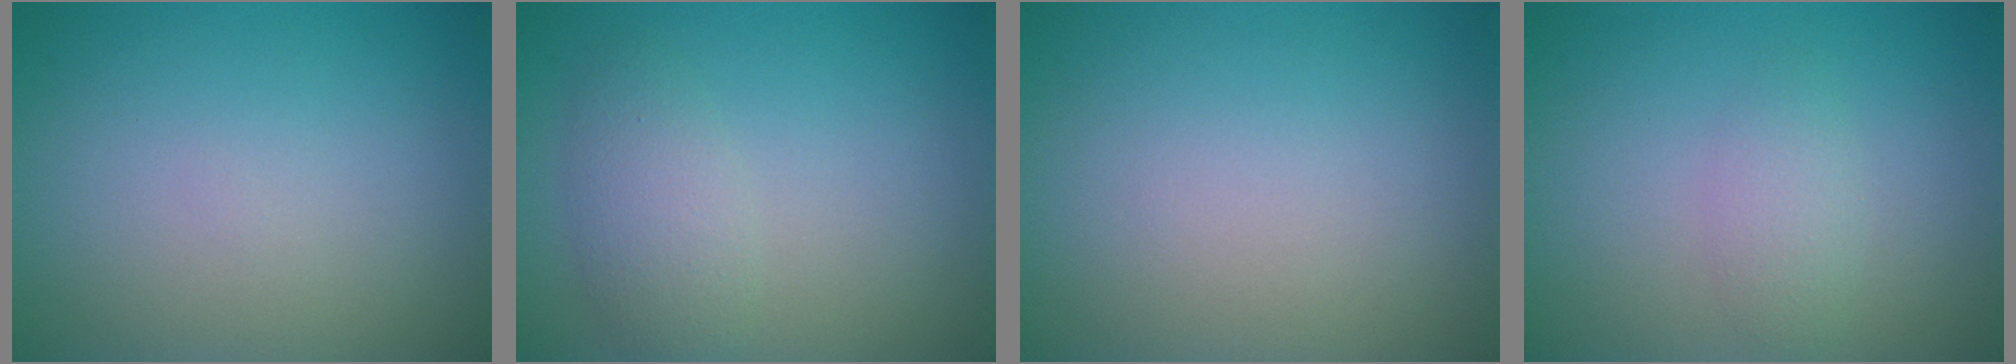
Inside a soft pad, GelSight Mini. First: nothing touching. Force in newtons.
{"total": 2.6, "press": 2.6, "slide": 0.1}
{"total": 0.0}
{"total": 1.7, "press": 1.7, "slide": 0.1}